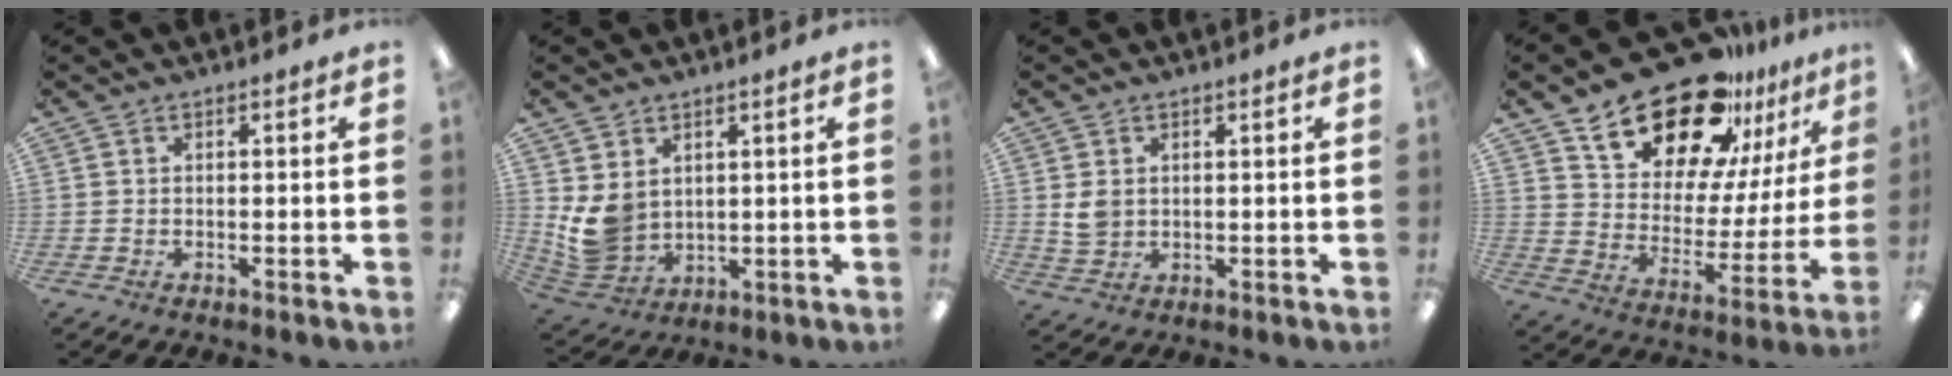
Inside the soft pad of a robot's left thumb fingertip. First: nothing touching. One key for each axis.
{"total": 8.6, "fx": 2.4, "fy": 6.9, "fz": 4.4, "tx": -0.116, "ty": -0.012, "tz": 0.050}
{"total": 3.9, "fx": 1.3, "fy": 3.0, "fz": 2.2, "tx": -0.035, "ty": 0.001, "tz": 0.024}
{"total": 23.1, "fx": 18.3, "fy": 10.2, "fz": 9.8, "tx": -0.169, "ty": -0.124, "tz": 0.322}